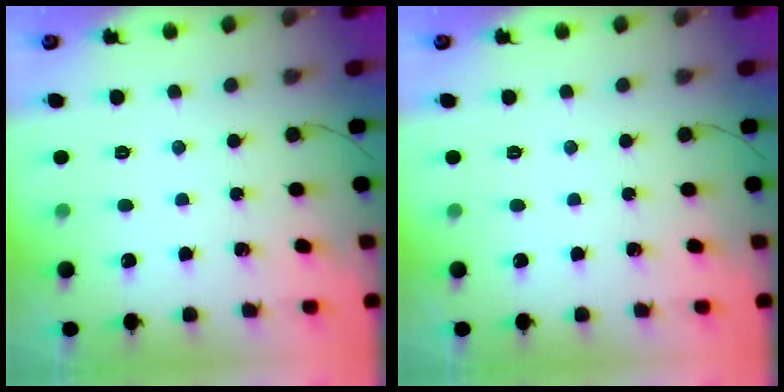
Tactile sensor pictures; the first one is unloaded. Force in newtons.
{"total": 0.0}